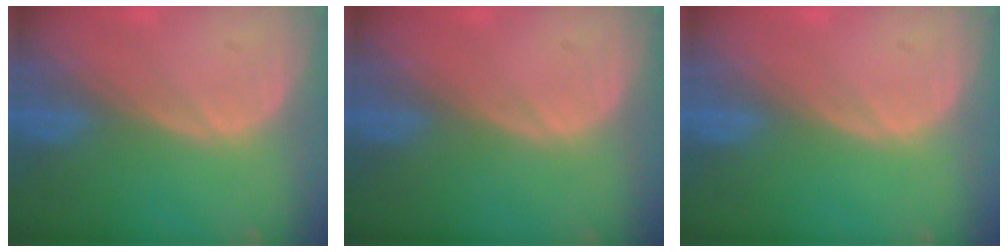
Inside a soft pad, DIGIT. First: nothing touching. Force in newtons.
{"total": 0.0}
{"total": 0.0}